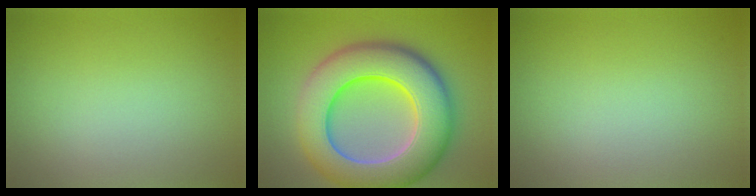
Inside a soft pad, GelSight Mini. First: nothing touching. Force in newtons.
{"total": 12.5, "press": 12.5, "slide": 0.4}
{"total": 0.0}